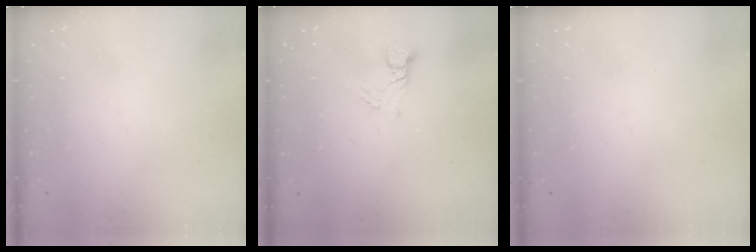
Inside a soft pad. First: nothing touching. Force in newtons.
{"total": 2.4, "press": 2.4, "slide": 0.2}
{"total": 0.0}